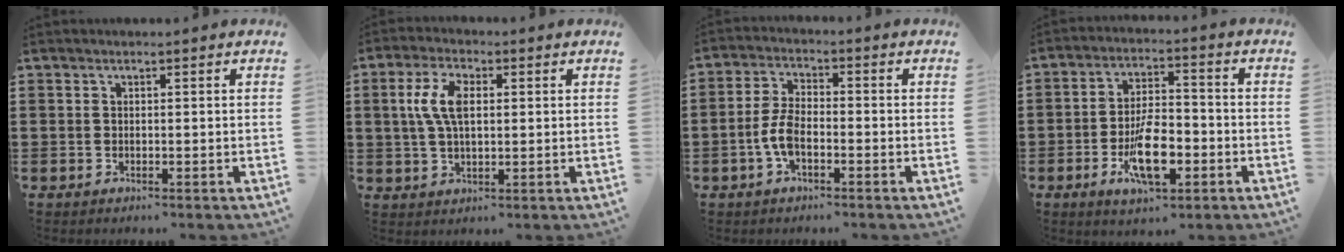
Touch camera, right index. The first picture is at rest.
{"total": 6.7, "force": [0.8, 3.1, 5.8], "torque": [-0.133, 0.009, 0.008]}
{"total": 5.3, "force": [-1.9, 2.5, 4.2], "torque": [-0.106, -0.002, -0.044]}
{"total": 9.7, "force": [-3.3, 4.1, 8.1], "torque": [-0.144, 0.001, -0.056]}